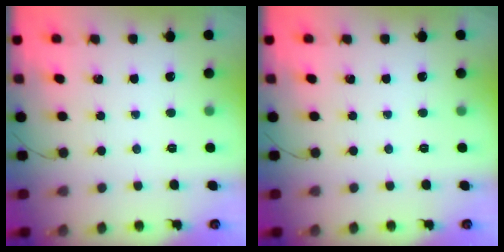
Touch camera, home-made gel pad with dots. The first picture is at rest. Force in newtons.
{"total": 0.0}